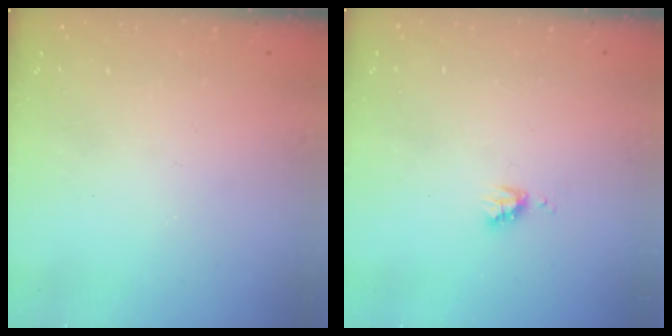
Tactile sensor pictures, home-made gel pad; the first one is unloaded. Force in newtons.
{"total": 3.7, "press": 3.7, "slide": 0.4}